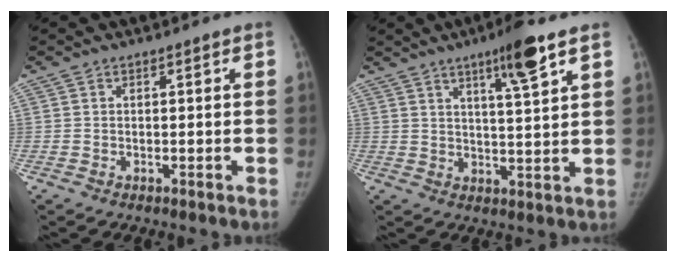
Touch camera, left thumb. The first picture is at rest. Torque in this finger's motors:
{"motor_torque": [0.92, -0.18, 0.99, -0.90, 0.30]}